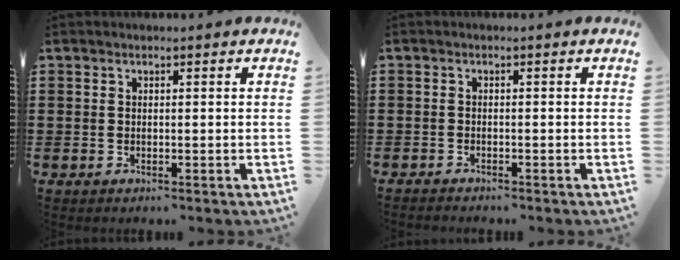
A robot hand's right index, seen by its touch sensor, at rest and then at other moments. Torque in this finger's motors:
{"motor_torque": [-2.14, 0.00, -1.05, -0.21]}